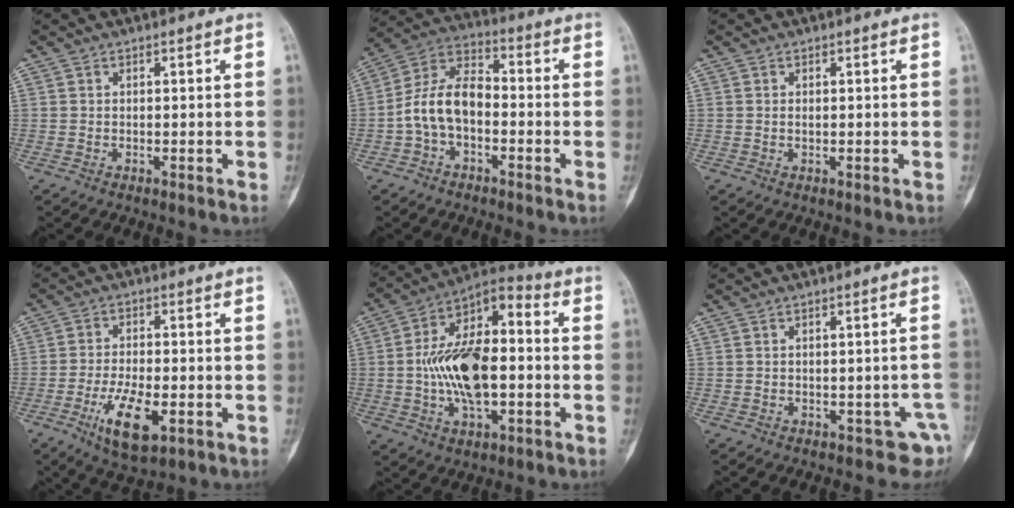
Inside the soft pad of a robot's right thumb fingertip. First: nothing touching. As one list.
[{"total": 10.6, "force": [-2.3, 6.4, 8.1], "torque": [-0.149, 0.041, -0.054]}, {"total": 0.6, "force": [0.1, 0.4, 0.5], "torque": [-0.011, 0.000, 0.002]}, {"total": 9.9, "force": [-3.9, 4.0, 8.2], "torque": [-0.149, 0.003, -0.062]}, {"total": 18.2, "force": [-1.6, 8.8, 15.9], "torque": [-0.283, 0.035, -0.033]}, {"total": 3.9, "force": [-2.1, 2.6, 2.1], "torque": [0.000, 0.021, -0.024]}]